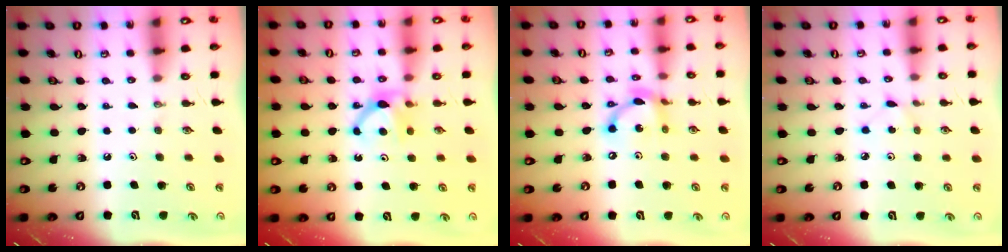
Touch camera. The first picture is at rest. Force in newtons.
{"total": 5.5, "press": 5.5, "slide": 0.7}
{"total": 11.8, "press": 11.8, "slide": 0.9}
{"total": 1.9, "press": 1.9, "slide": 0.3}